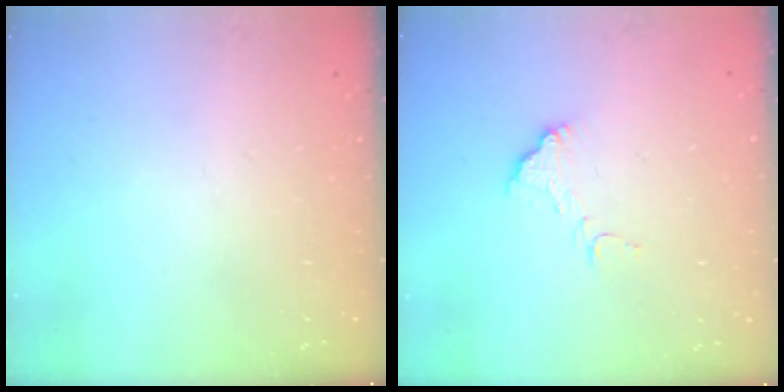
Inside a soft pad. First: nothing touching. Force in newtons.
{"total": 7.2, "press": 7.2, "slide": 0.4}